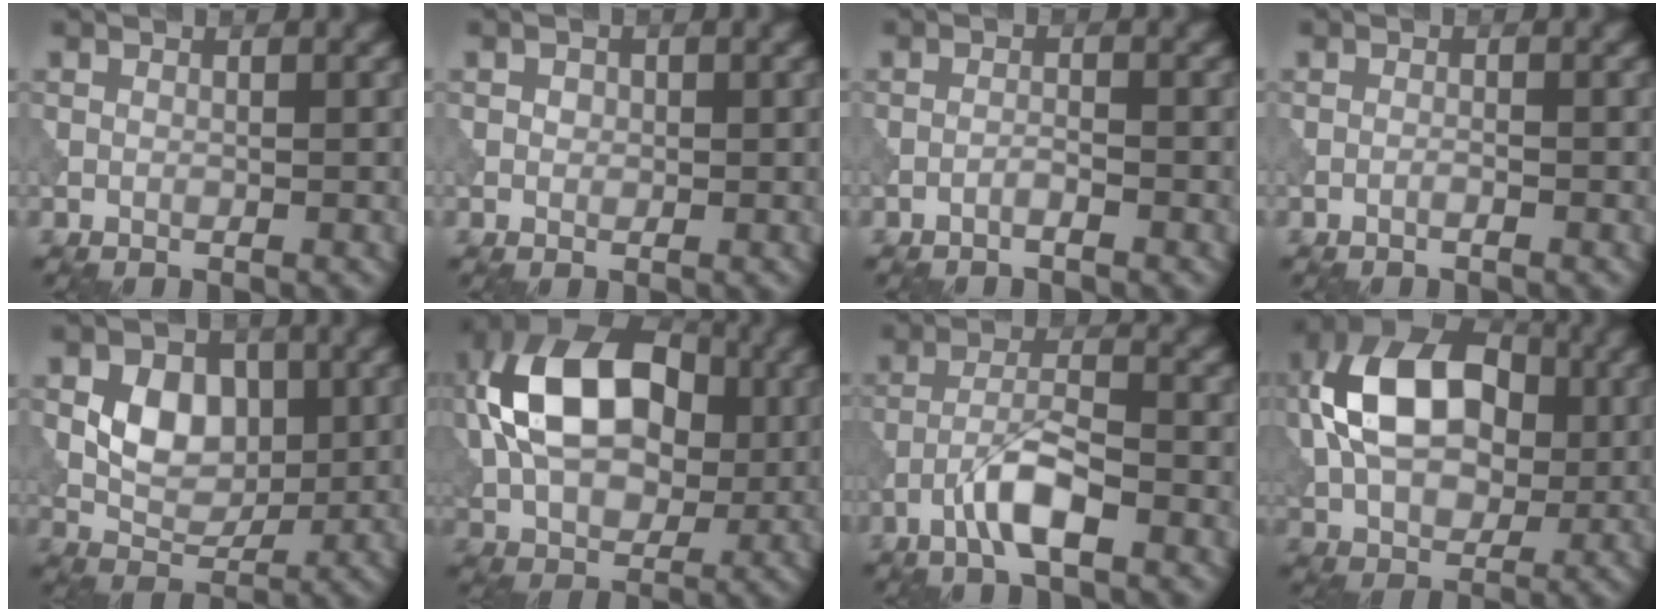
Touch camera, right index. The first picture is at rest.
{"total": 0.8, "force": [0.1, 0.7, 0.3], "torque": [-0.005, -0.002, 0.000]}
{"total": 1.0, "force": [-0.8, 0.0, 0.6], "torque": [-0.013, 0.004, -0.017]}
{"total": 0.7, "force": [-0.5, 0.0, 0.5], "torque": [-0.014, 0.000, -0.013]}
{"total": 5.0, "force": [0.9, 3.6, 3.4], "torque": [-0.057, -0.003, 0.013]}
{"total": 13.2, "force": [1.9, 8.5, 10.0], "torque": [-0.182, 0.026, 0.017]}
{"total": 4.6, "force": [-2.4, 1.1, 3.8], "torque": [-0.072, 0.010, -0.051]}
{"total": 11.8, "force": [1.4, 7.6, 8.9], "torque": [-0.169, 0.024, 0.009]}